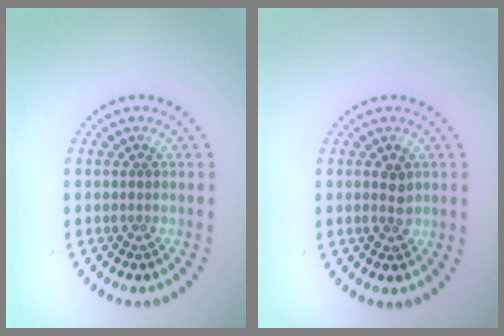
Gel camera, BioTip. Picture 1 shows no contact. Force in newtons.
{"total": 1.7, "press": 1.7, "slide": 0.1}